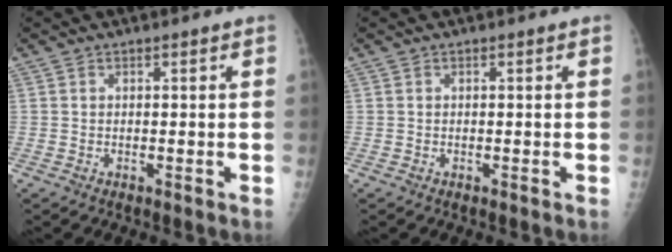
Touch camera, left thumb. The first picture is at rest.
{"total": 0.0}